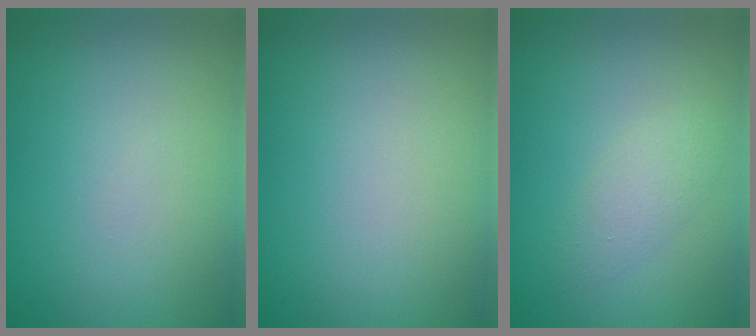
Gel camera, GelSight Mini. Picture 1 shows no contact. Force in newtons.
{"total": 0.0}
{"total": 2.0, "press": 2.0, "slide": 0.1}